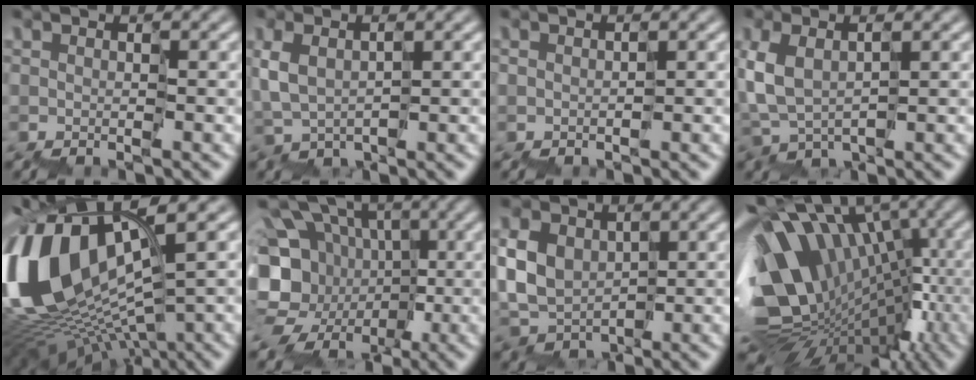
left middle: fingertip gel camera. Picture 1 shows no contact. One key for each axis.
{"total": 0.7, "fx": 0.3, "fy": 0.4, "fz": 0.5, "tx": -0.024, "ty": 0.004, "tz": 0.007}
{"total": 0.9, "fx": -0.7, "fy": 0.5, "fz": -0.2, "tx": 0.009, "ty": 0.006, "tz": -0.009}
{"total": 1.7, "fx": 0.1, "fy": 0.7, "fz": 1.5, "tx": -0.051, "ty": 0.007, "tz": 0.002}
{"total": 13.0, "fx": 2.9, "fy": 6.1, "fz": 11.1, "tx": -0.260, "ty": 0.019, "tz": 0.066}
{"total": 9.6, "fx": -1.3, "fy": 8.1, "fz": 4.9, "tx": -0.096, "ty": -0.004, "tz": -0.016}
{"total": 4.8, "fx": 0.7, "fy": 4.1, "fz": 2.4, "tx": -0.047, "ty": 0.022, "tz": -0.003}
{"total": 13.6, "fx": -0.5, "fy": 8.8, "fz": 10.4, "tx": -0.193, "ty": 0.021, "tz": 0.002}